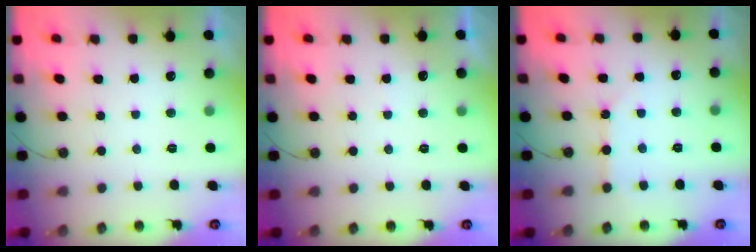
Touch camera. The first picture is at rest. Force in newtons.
{"total": 2.0, "press": 2.0, "slide": 0.4}
{"total": 2.7, "press": 2.7, "slide": 0.2}